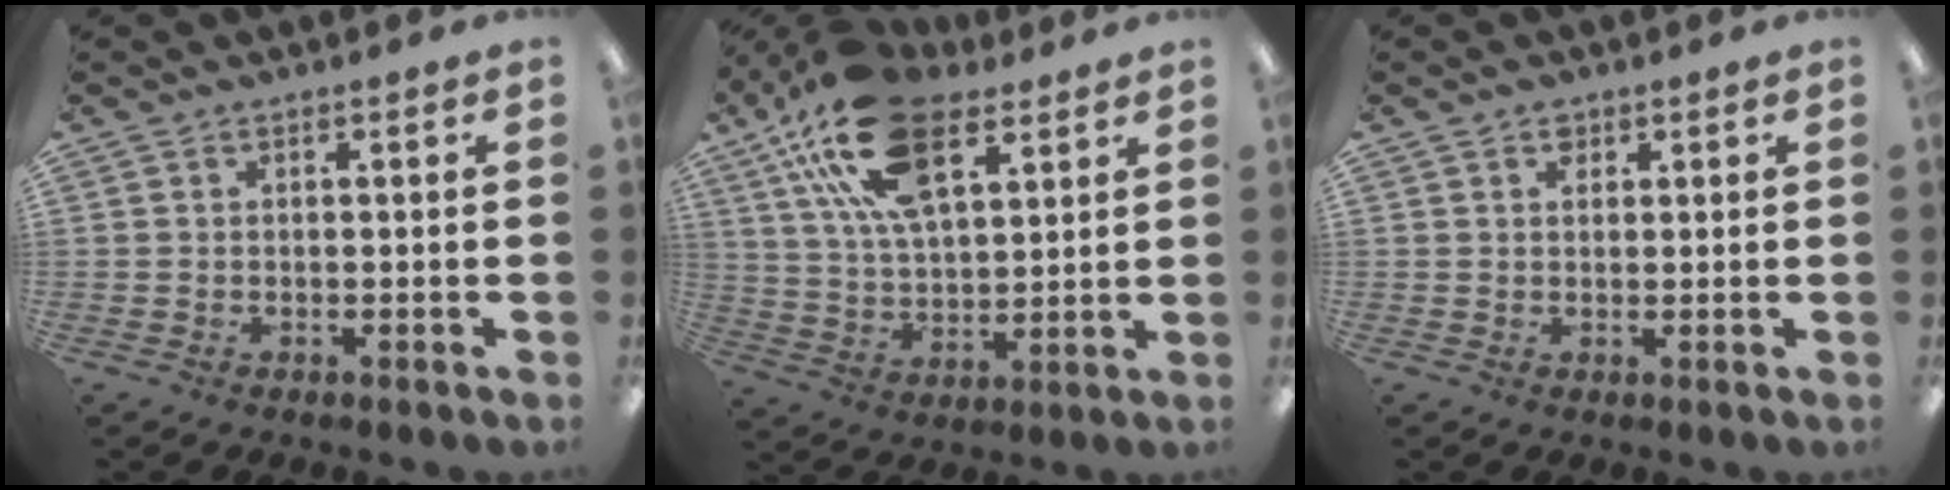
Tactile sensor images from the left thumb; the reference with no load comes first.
{"total": 20.9, "force": [11.6, 10.7, 13.7], "torque": [-0.251, -0.034, 0.204]}
{"total": 1.6, "force": [1.1, 1.1, 0.6], "torque": [-0.005, -0.002, 0.019]}